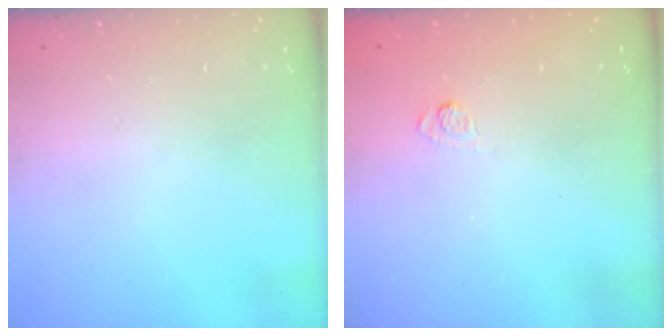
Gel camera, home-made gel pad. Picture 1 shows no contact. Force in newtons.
{"total": 2.2, "press": 1.8, "slide": 1.3}